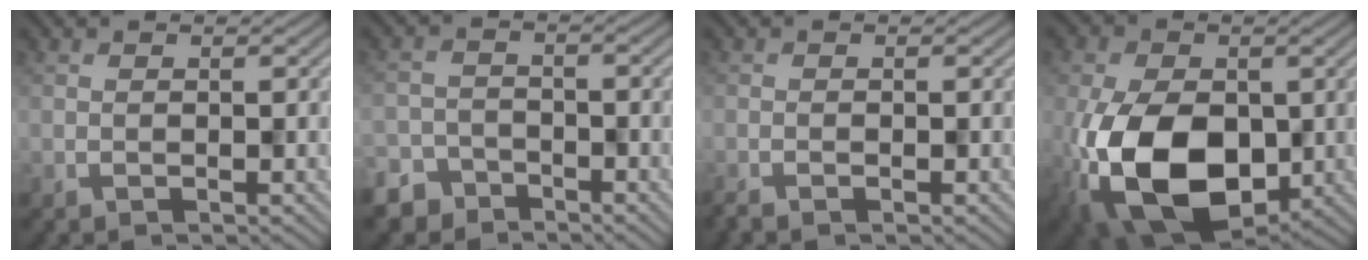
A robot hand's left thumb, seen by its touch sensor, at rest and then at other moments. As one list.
[{"total": 4.4, "force": [-3.8, 2.1, 0.2], "torque": [-0.001, -0.003, -0.073]}, {"total": 1.3, "force": [-1.2, 0.0, 0.5], "torque": [-0.012, 0.002, -0.018]}, {"total": 15.2, "force": [-4.0, 9.6, 11.1], "torque": [-0.239, -0.035, -0.062]}]